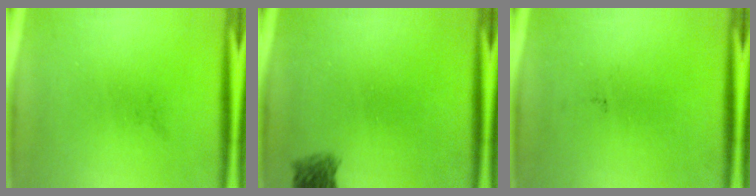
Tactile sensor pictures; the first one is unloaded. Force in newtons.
{"total": 2.6}
{"total": 0.0}